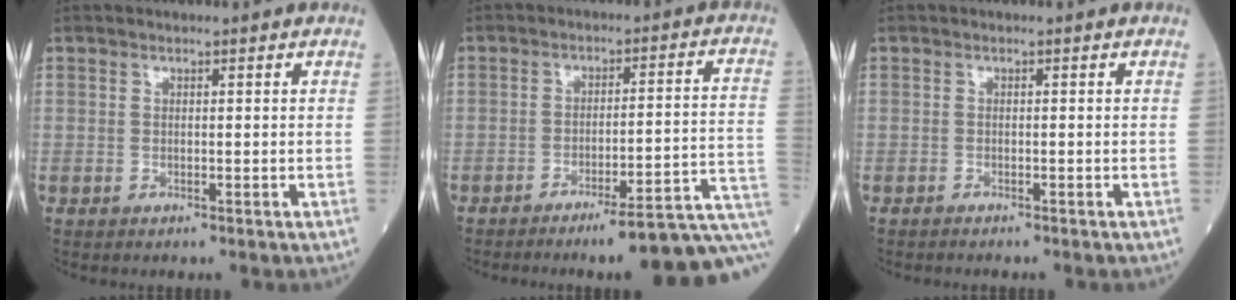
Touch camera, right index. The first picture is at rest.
{"total": 12.0, "force": [-8.2, -0.6, 8.7], "torque": [-0.067, 0.022, -0.112]}
{"total": 1.2, "force": [-1.1, 0.0, 0.4], "torque": [-0.005, -0.001, -0.013]}